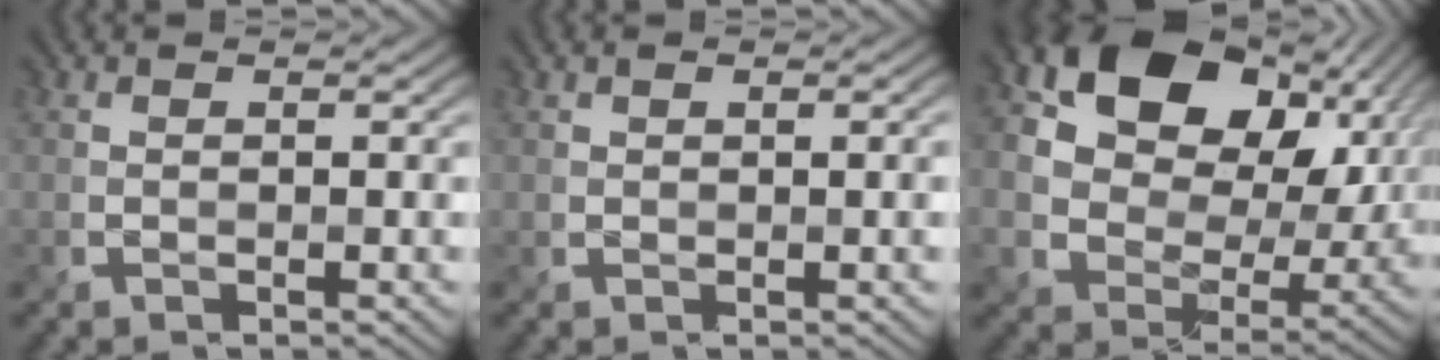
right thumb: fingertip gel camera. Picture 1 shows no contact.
{"total": 1.8, "force": [0.4, 0.7, 1.6], "torque": [-0.027, 0.002, 0.007]}
{"total": 19.2, "force": [6.1, 14.1, 11.5], "torque": [-0.237, 0.026, 0.133]}